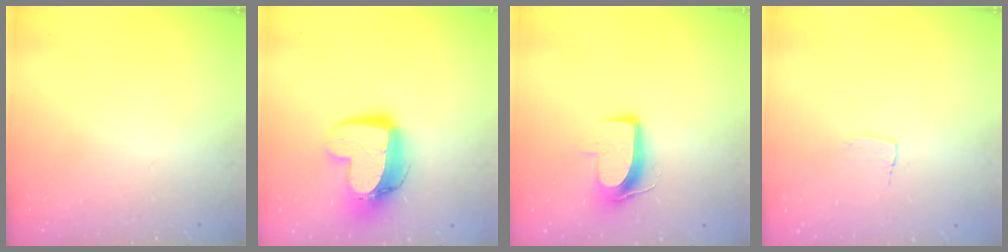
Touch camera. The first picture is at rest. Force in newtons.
{"total": 14.2, "press": 14.2, "slide": 1.4}
{"total": 8.8, "press": 8.7, "slide": 1.0}
{"total": 3.3, "press": 3.3, "slide": 0.1}